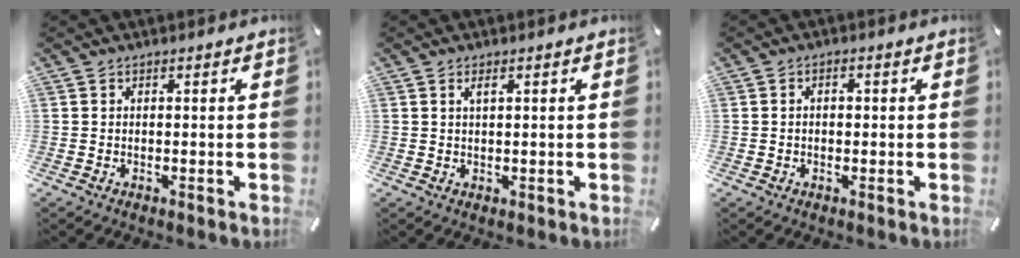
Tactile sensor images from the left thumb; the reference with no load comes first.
{"total": 1.7, "force": [0.8, 0.8, 1.3], "torque": [-0.028, 0.002, 0.012]}
{"total": 1.9, "force": [-0.1, 1.3, 1.4], "torque": [-0.021, 0.002, -0.006]}